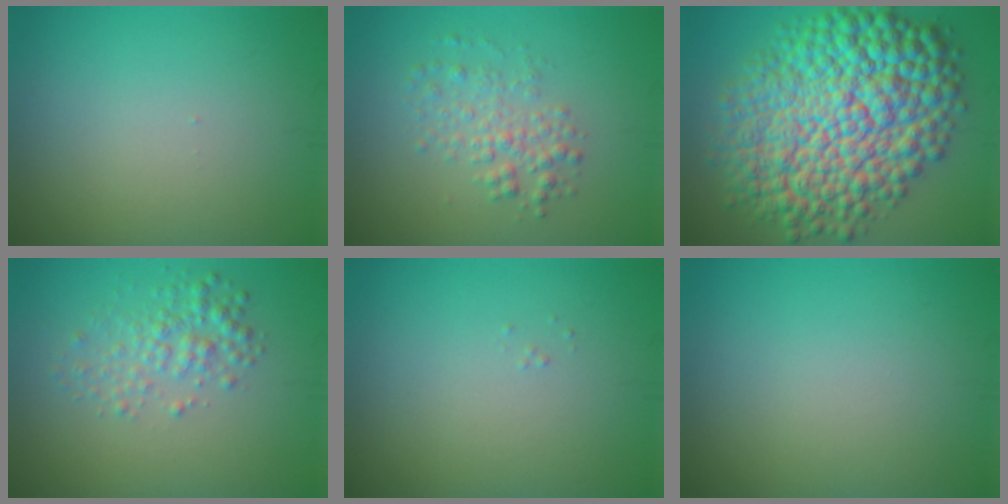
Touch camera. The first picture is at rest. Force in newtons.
{"total": 2.7, "press": 2.7, "slide": 0.0}
{"total": 16.5, "press": 16.5, "slide": 0.1}
{"total": 2.8, "press": 2.8, "slide": 0.0}
{"total": 0.0}
{"total": 0.0}